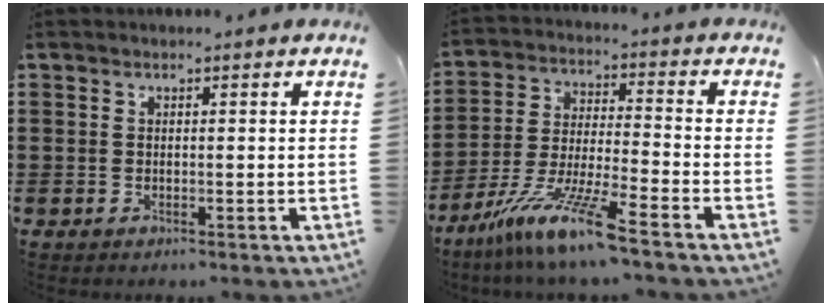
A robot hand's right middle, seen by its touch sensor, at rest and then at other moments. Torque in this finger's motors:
{"motor_torque": [1.53, -0.61, 0.95, 0.21]}